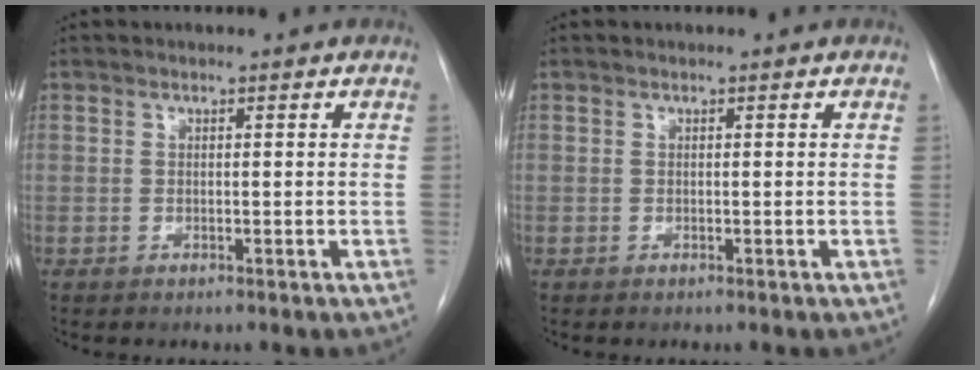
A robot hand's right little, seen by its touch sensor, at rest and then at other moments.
{"total": 0.0}